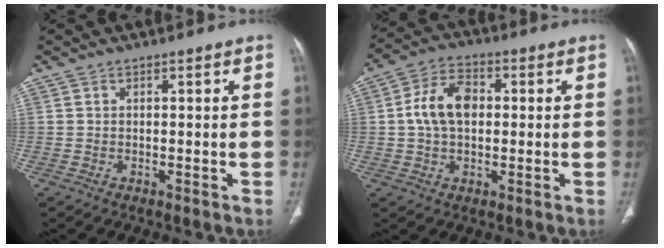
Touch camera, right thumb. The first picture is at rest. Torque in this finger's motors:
{"motor_torque": [0.35, 0.35, 0.31, -0.04, 0.16]}